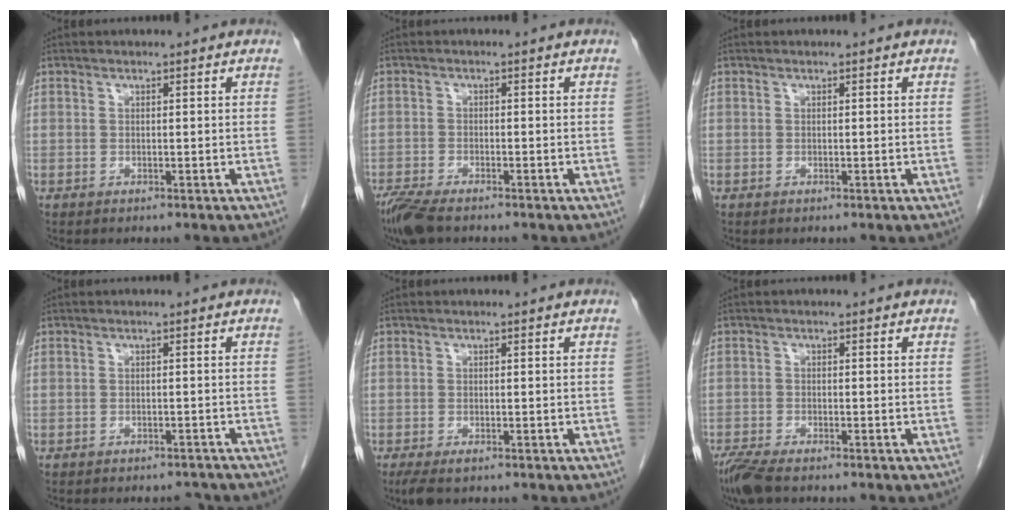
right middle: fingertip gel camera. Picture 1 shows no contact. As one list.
[{"total": 5.4, "force": [-4.2, 1.3, 3.1], "torque": [-0.064, -0.014, -0.078]}, {"total": 0.0}, {"total": 5.0, "force": [-4.6, 1.5, 1.1], "torque": [-0.010, 0.002, -0.053]}, {"total": 2.8, "force": [-1.8, 0.9, 1.9], "torque": [-0.039, -0.008, -0.029]}, {"total": 4.7, "force": [-3.7, 1.0, 2.7], "torque": [-0.059, -0.014, -0.069]}]